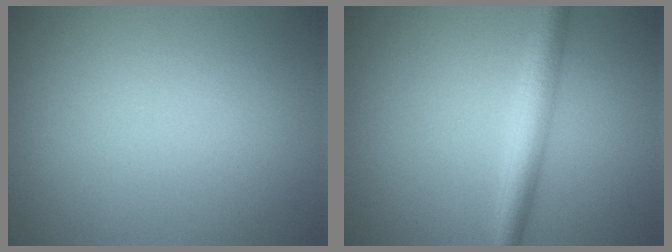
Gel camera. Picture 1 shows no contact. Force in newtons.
{"total": 3.4, "press": 3.4, "slide": 0.0}